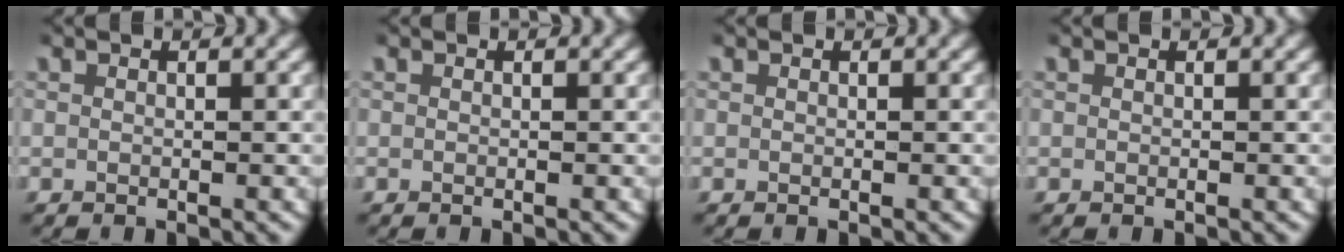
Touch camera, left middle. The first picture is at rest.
{"total": 0.0}
{"total": 0.0}
{"total": 0.0}